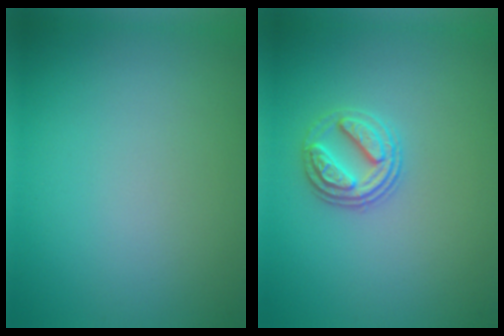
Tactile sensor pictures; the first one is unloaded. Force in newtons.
{"total": 2.7, "press": 2.6, "slide": 0.9}